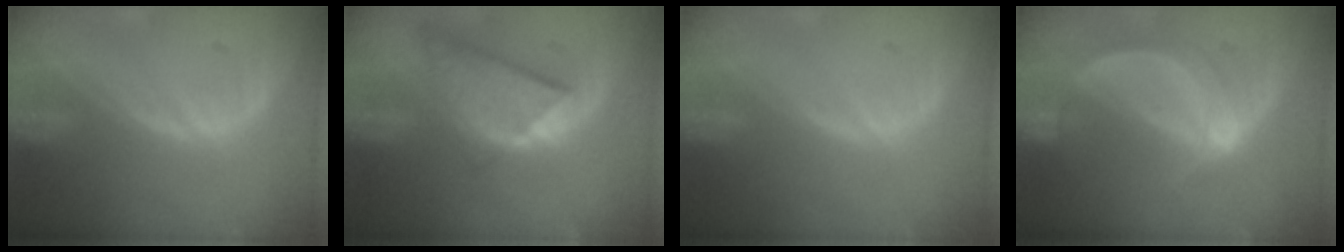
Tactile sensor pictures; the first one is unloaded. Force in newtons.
{"total": 9.0, "press": 7.8, "slide": 4.4}
{"total": 0.0}
{"total": 6.1, "press": 5.6, "slide": 2.3}